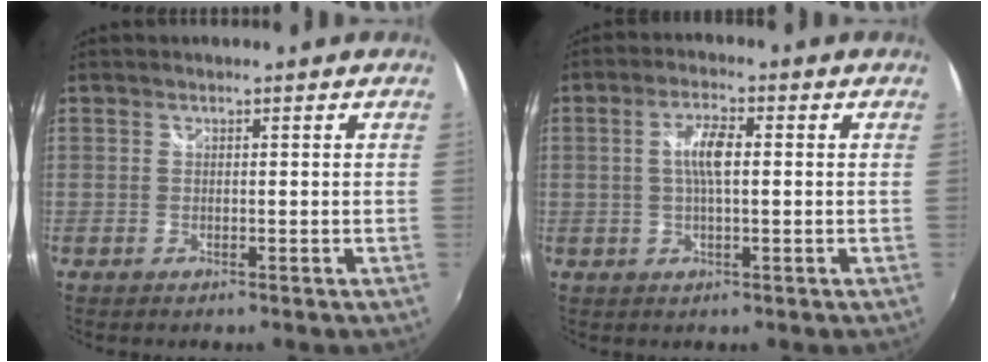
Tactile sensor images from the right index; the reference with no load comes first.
{"total": 5.1, "force": [0.4, 1.6, 4.8], "torque": [-0.091, 0.007, 0.008]}